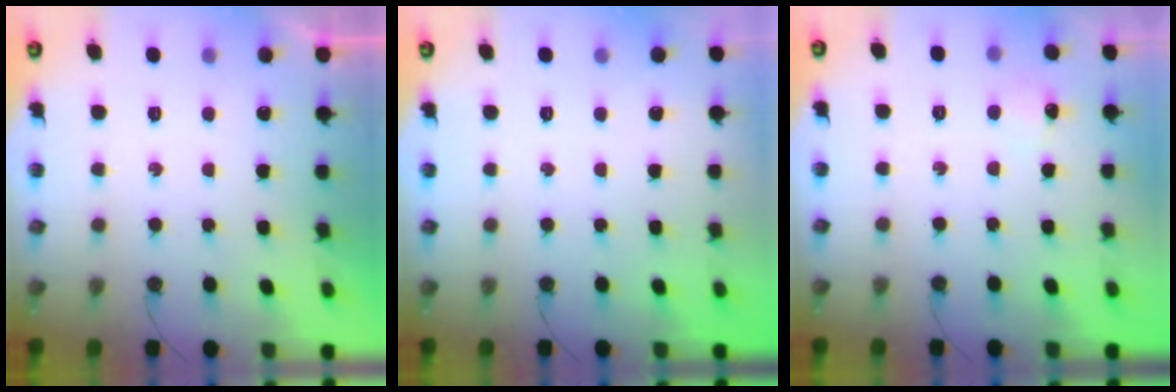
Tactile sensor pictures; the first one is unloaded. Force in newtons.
{"total": 0.0}
{"total": 6.4, "press": 6.3, "slide": 0.9}